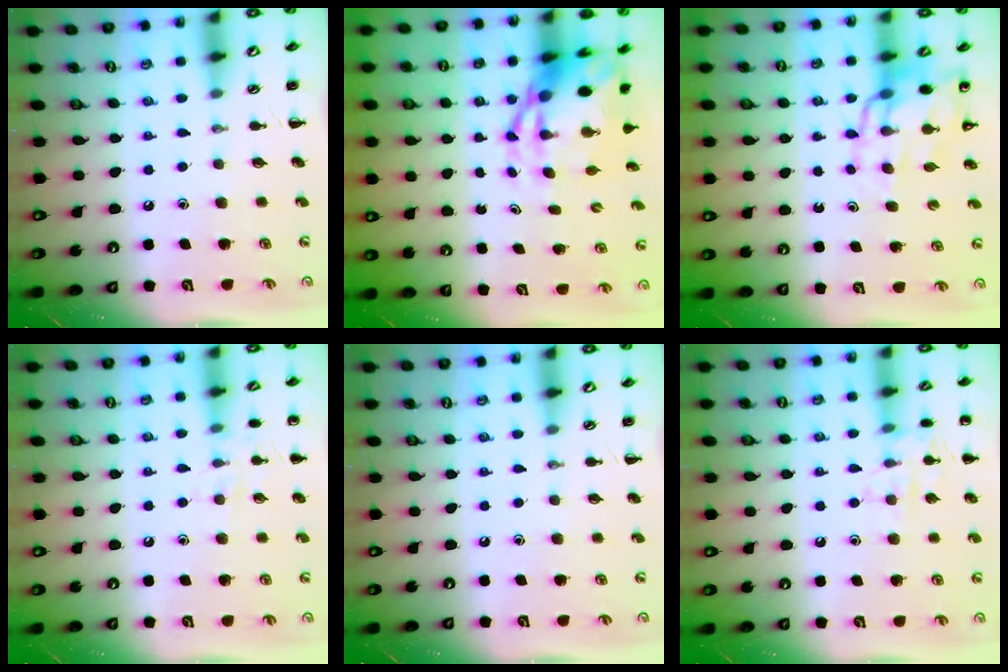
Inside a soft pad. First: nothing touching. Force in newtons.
{"total": 8.8, "press": 8.4, "slide": 2.4}
{"total": 13.9, "press": 13.4, "slide": 3.8}
{"total": 6.3, "press": 6.2, "slide": 1.2}
{"total": 0.0}
{"total": 9.2, "press": 9.1, "slide": 1.0}